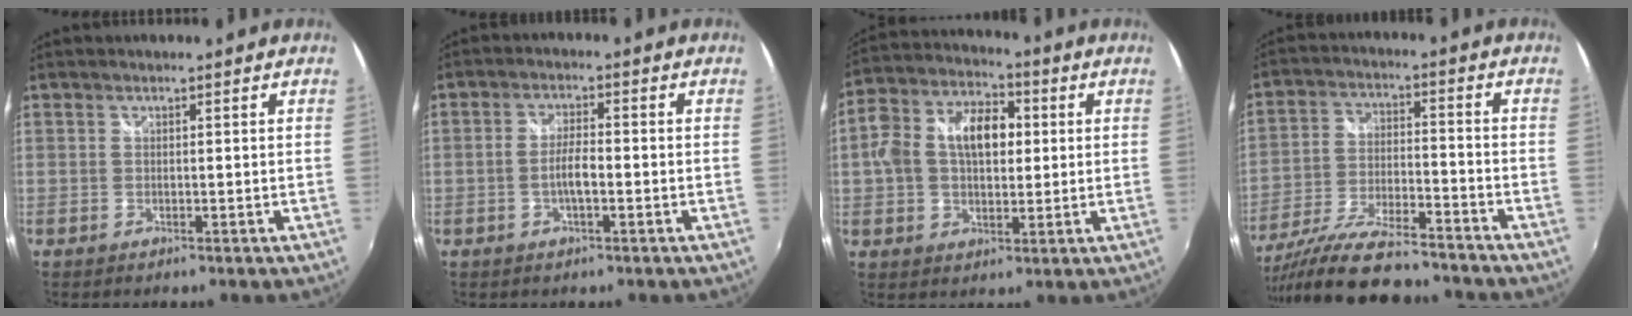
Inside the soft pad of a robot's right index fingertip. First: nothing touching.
{"total": 3.5, "force": [-1.2, 0.8, 3.2], "torque": [-0.066, 0.007, -0.021]}
{"total": 11.9, "force": [1.3, 7.6, 9.1], "torque": [-0.174, 0.034, 0.018]}
{"total": 18.5, "force": [-16.1, 3.0, 8.7], "torque": [-0.177, -0.044, -0.270]}